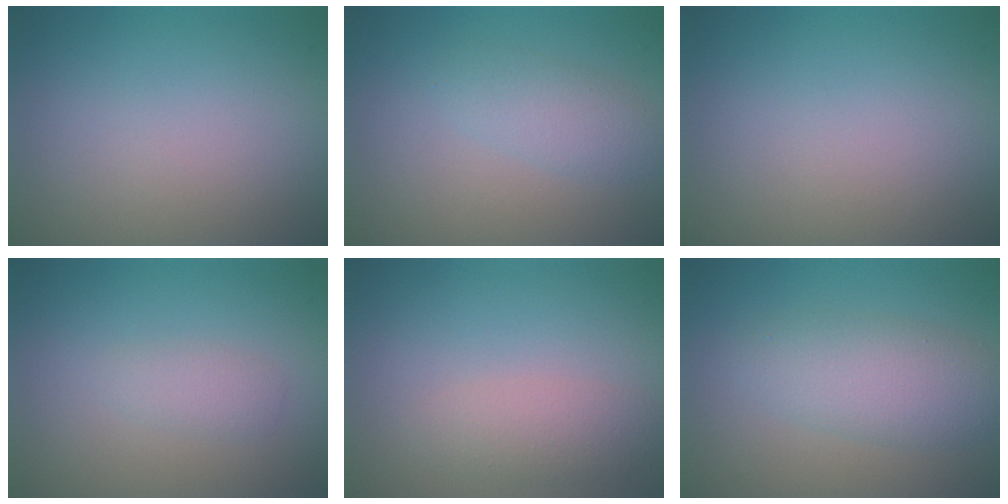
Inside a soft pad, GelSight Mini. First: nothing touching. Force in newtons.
{"total": 2.0, "press": 2.0, "slide": 0.1}
{"total": 0.0}
{"total": 1.2, "press": 1.2, "slide": 0.1}
{"total": 2.1, "press": 2.1, "slide": 0.1}
{"total": 4.1, "press": 4.1, "slide": 0.1}